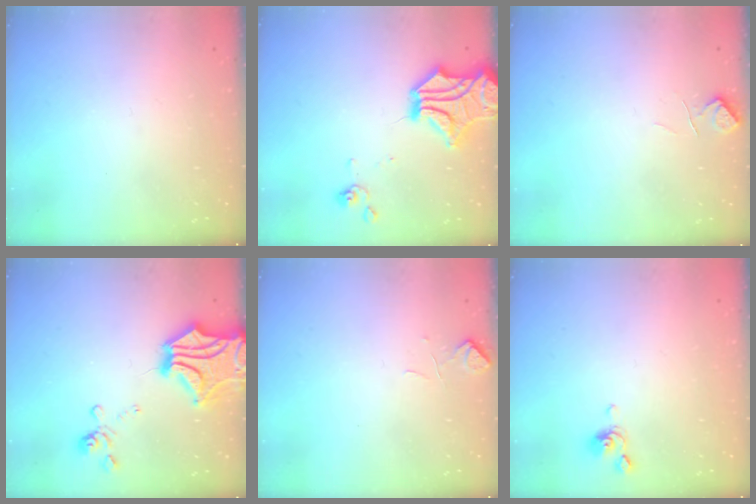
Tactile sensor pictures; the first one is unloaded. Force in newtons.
{"total": 11.1, "press": 10.8, "slide": 2.9}
{"total": 1.0, "press": 0.7, "slide": 0.6}
{"total": 8.1, "press": 7.7, "slide": 2.6}
{"total": 0.8, "press": 0.2, "slide": 0.7}
{"total": 1.9, "press": 1.8, "slide": 0.6}